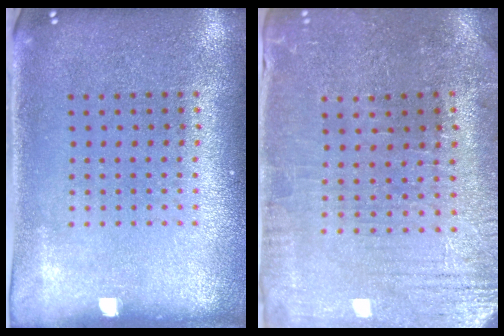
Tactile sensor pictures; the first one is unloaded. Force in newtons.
{"total": 0.8, "press": 0.7, "slide": 0.4}